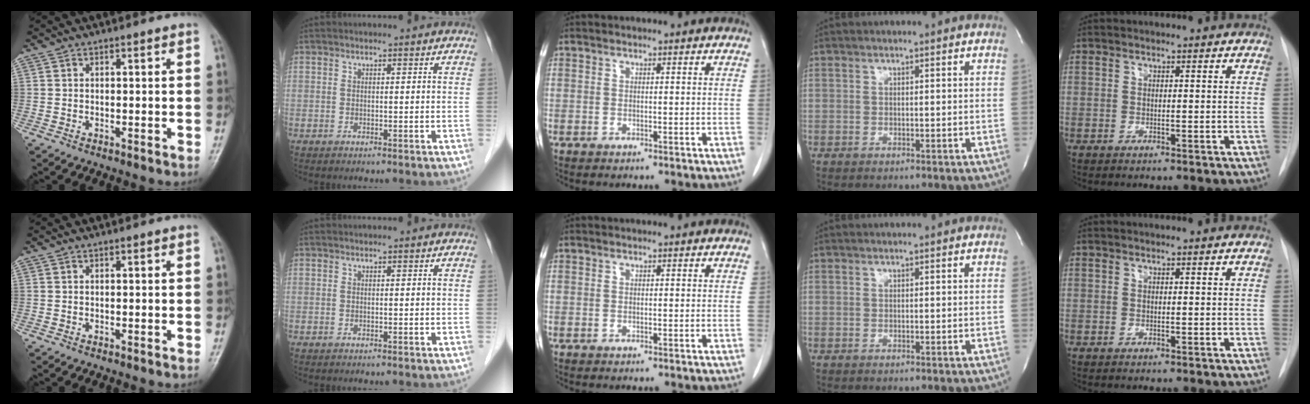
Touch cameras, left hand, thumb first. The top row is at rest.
{}